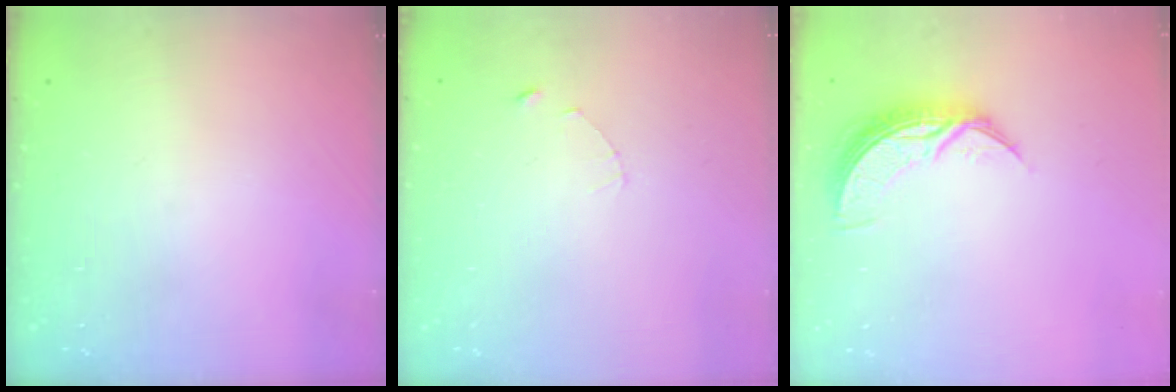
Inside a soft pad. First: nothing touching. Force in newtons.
{"total": 1.2, "press": 1.1, "slide": 0.2}
{"total": 8.8, "press": 8.8, "slide": 0.4}